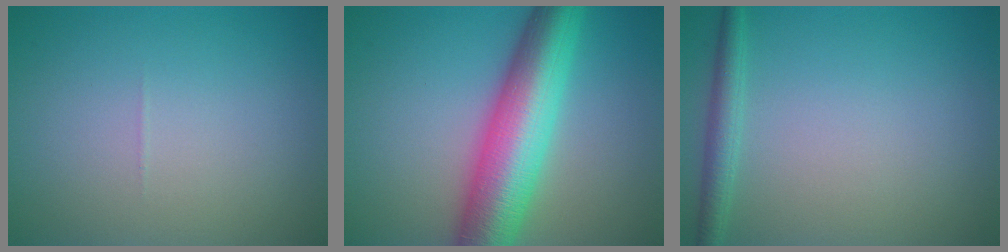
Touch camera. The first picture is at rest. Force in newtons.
{"total": 10.1, "press": 10.1, "slide": 0.1}
{"total": 1.9, "press": 1.9, "slide": 0.1}